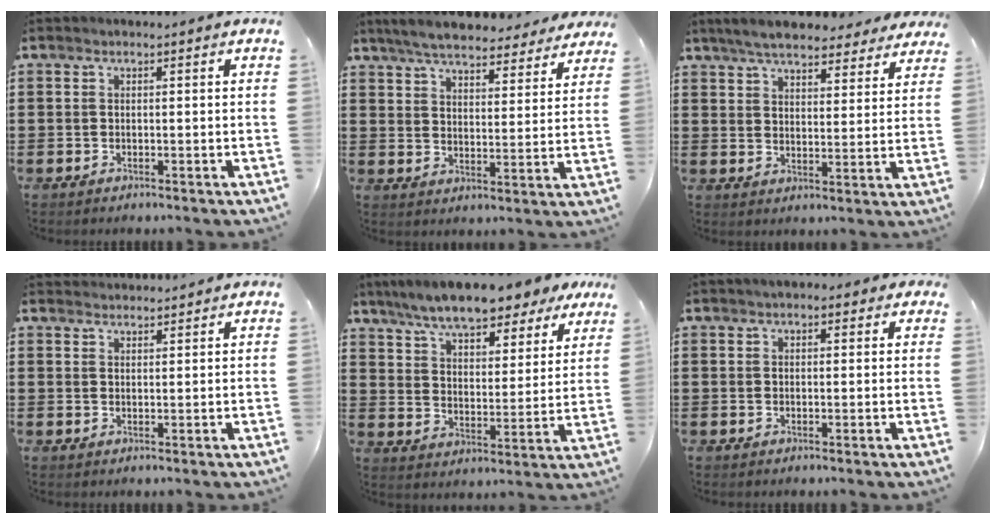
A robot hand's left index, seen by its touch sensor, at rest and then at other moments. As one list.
[{"total": 6.0, "force": [5.7, 0.7, 1.8], "torque": [-0.060, -0.024, 0.101]}, {"total": 6.2, "force": [5.7, 1.1, 2.0], "torque": [-0.061, -0.013, 0.105]}, {"total": 1.8, "force": [1.8, 0.2, -0.1], "torque": [-0.002, 0.000, 0.036]}, {"total": 8.9, "force": [8.0, 1.4, 3.5], "torque": [-0.102, -0.027, 0.145]}, {"total": 1.7, "force": [1.2, 0.9, 0.8], "torque": [-0.018, 0.010, 0.021]}]